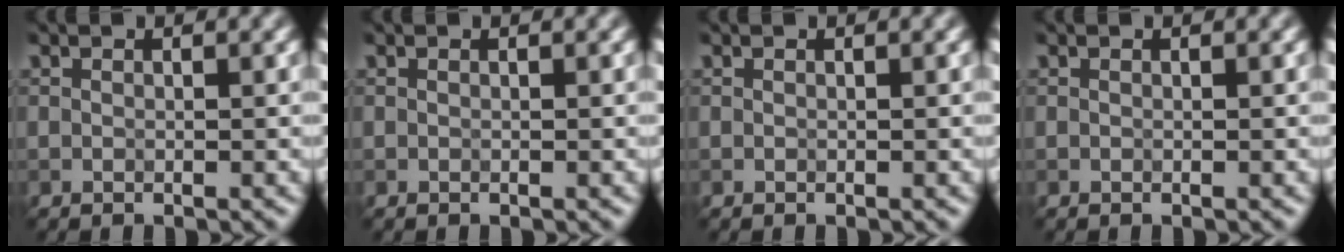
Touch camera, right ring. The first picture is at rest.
{"total": 0.0}
{"total": 0.0}
{"total": 0.0}